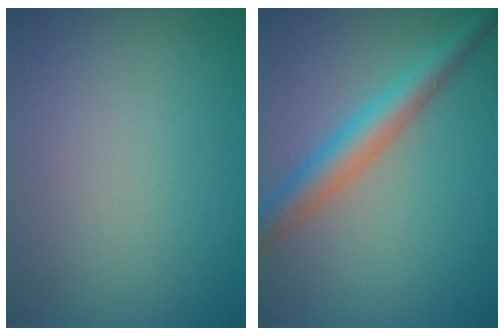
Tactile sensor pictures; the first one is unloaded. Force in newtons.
{"total": 4.3, "press": 4.3, "slide": 0.1}